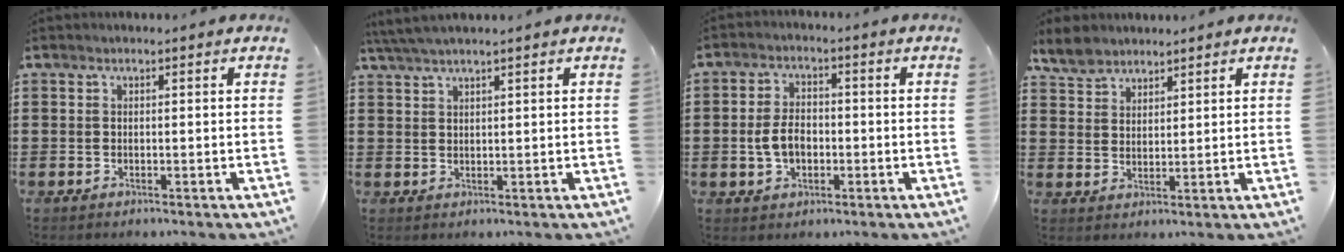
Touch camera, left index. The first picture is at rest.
{"total": 2.7, "force": [2.2, -0.1, 1.5], "torque": [-0.034, 0.002, 0.042]}
{"total": 4.9, "force": [-0.8, 3.0, 3.8], "torque": [-0.092, -0.001, -0.021]}
{"total": 4.2, "force": [3.6, 2.0, 0.9], "torque": [-0.033, 0.001, 0.068]}